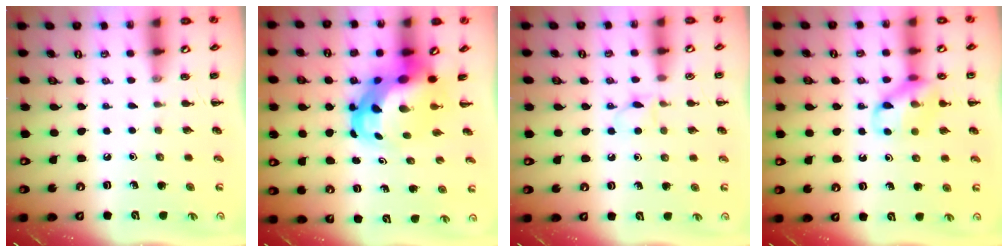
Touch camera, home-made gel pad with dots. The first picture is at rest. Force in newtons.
{"total": 7.7, "press": 7.3, "slide": 2.2}
{"total": 4.1, "press": 3.8, "slide": 1.4}
{"total": 13.0, "press": 12.9, "slide": 1.5}